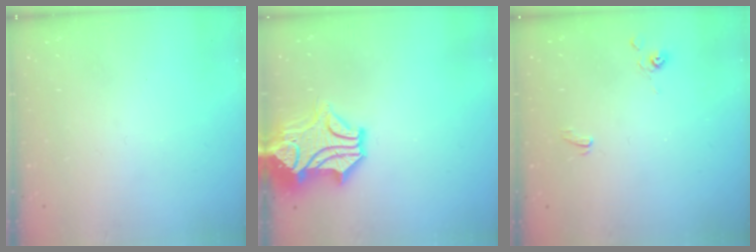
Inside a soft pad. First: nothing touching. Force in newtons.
{"total": 2.8, "press": 2.4, "slide": 1.3}
{"total": 3.1, "press": 3.1, "slide": 0.3}